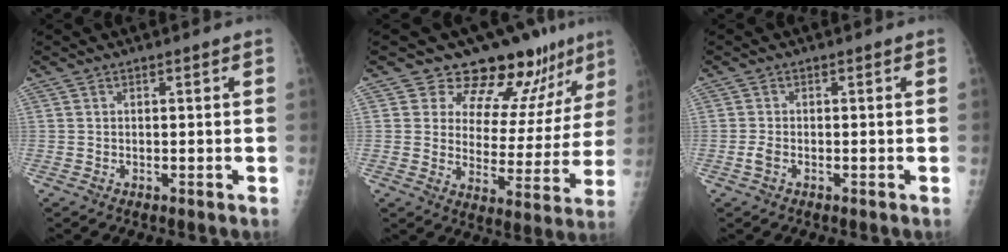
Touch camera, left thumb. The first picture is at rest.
{"total": 14.4, "force": [11.7, 6.3, 5.4], "torque": [-0.021, -0.080, 0.153]}
{"total": 1.6, "force": [-0.7, 0.9, 1.2], "torque": [-0.027, 0.000, -0.015]}